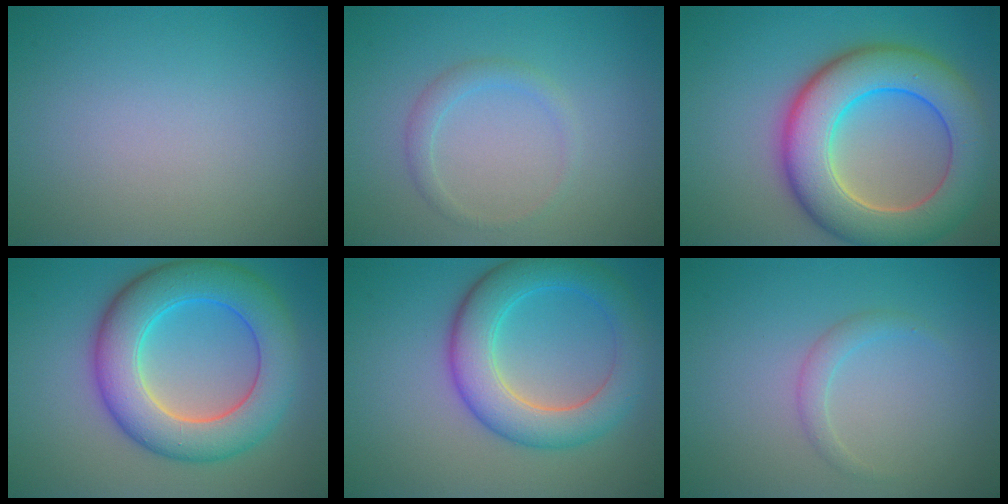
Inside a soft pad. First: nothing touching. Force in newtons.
{"total": 1.5, "press": 1.5, "slide": 0.1}
{"total": 10.5, "press": 10.5, "slide": 0.6}
{"total": 9.1, "press": 9.1, "slide": 0.2}
{"total": 6.6, "press": 6.6, "slide": 0.1}
{"total": 1.3, "press": 1.2, "slide": 0.2}